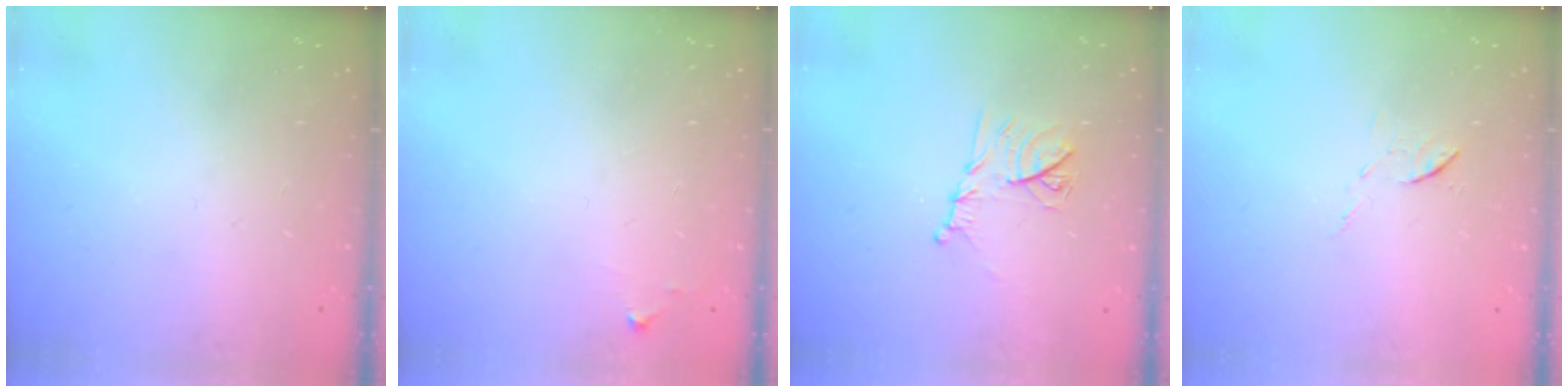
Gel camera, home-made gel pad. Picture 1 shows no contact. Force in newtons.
{"total": 5.0, "press": 5.0, "slide": 0.7}
{"total": 11.2, "press": 11.2, "slide": 0.5}
{"total": 5.3, "press": 5.3, "slide": 0.6}